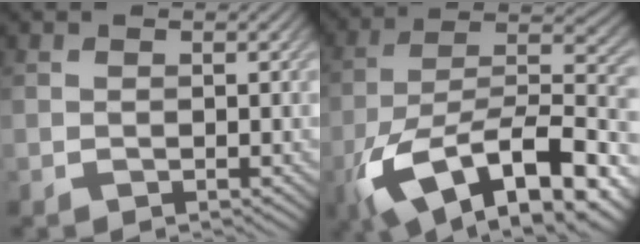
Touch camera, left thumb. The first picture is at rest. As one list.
[{"total": 17.4, "force": [-8.7, 8.1, 12.7], "torque": [-0.252, -0.031, -0.140]}]